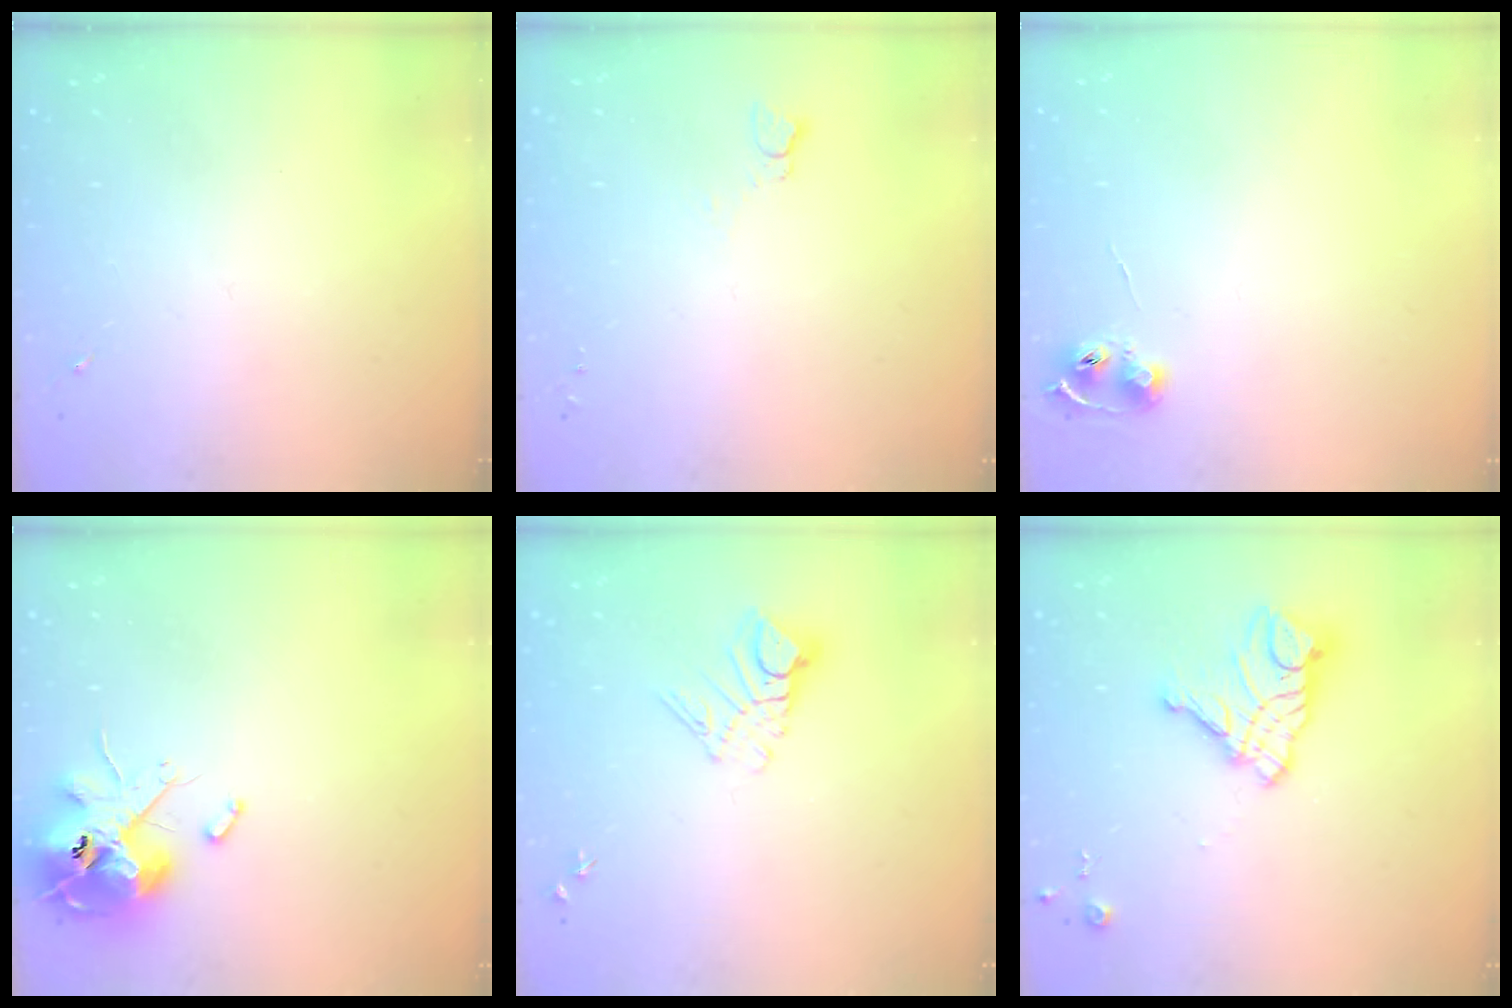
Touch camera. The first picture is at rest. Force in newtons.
{"total": 2.7, "press": 2.7, "slide": 0.3}
{"total": 6.4, "press": 6.4, "slide": 0.7}
{"total": 13.1, "press": 12.9, "slide": 2.1}
{"total": 8.9, "press": 8.9, "slide": 0.8}
{"total": 15.1, "press": 15.0, "slide": 1.4}